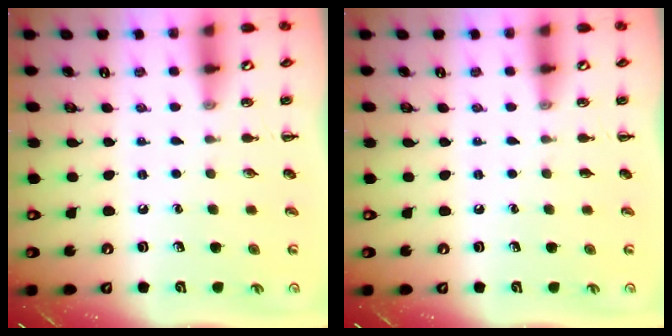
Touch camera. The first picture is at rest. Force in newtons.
{"total": 0.0}